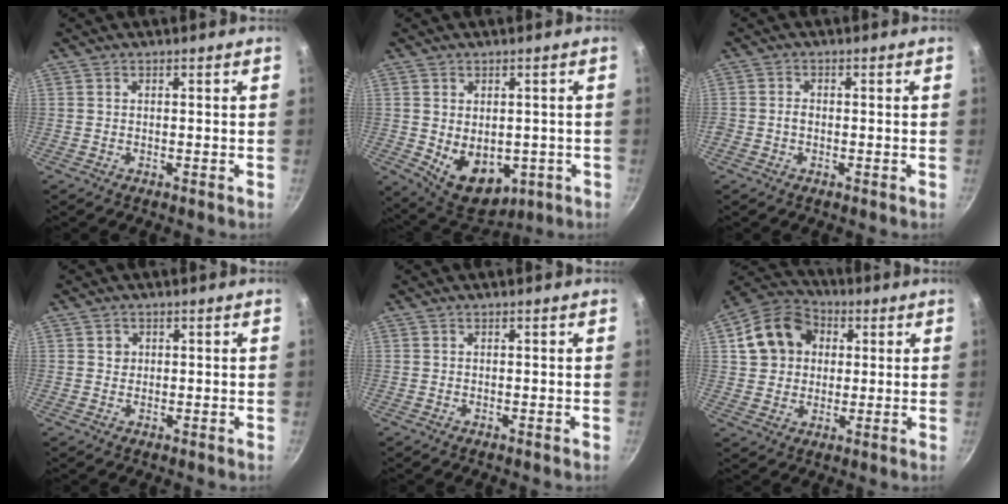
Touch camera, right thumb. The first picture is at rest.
{"total": 11.4, "force": [-1.8, 7.9, 8.0], "torque": [-0.090, -0.013, 0.000]}
{"total": 1.6, "force": [-0.6, 1.2, 0.9], "torque": [-0.013, 0.011, -0.011]}
{"total": 1.5, "force": [0.4, 1.4, 0.3], "torque": [0.001, 0.001, 0.004]}
{"total": 0.0}
{"total": 13.3, "force": [3.2, 11.0, 6.8], "torque": [-0.097, 0.019, 0.042]}